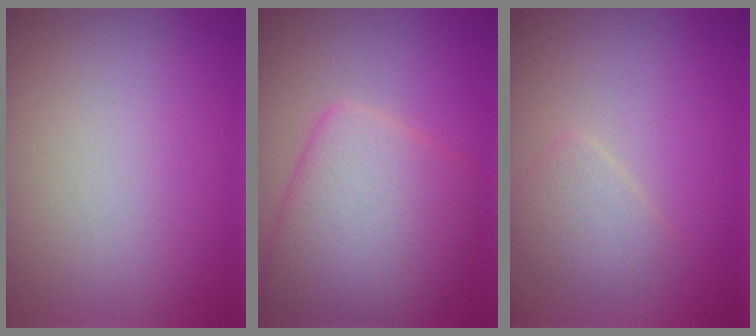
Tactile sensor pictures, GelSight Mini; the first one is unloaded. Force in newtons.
{"total": 6.8, "press": 6.8, "slide": 0.1}
{"total": 2.0, "press": 2.0, "slide": 0.0}